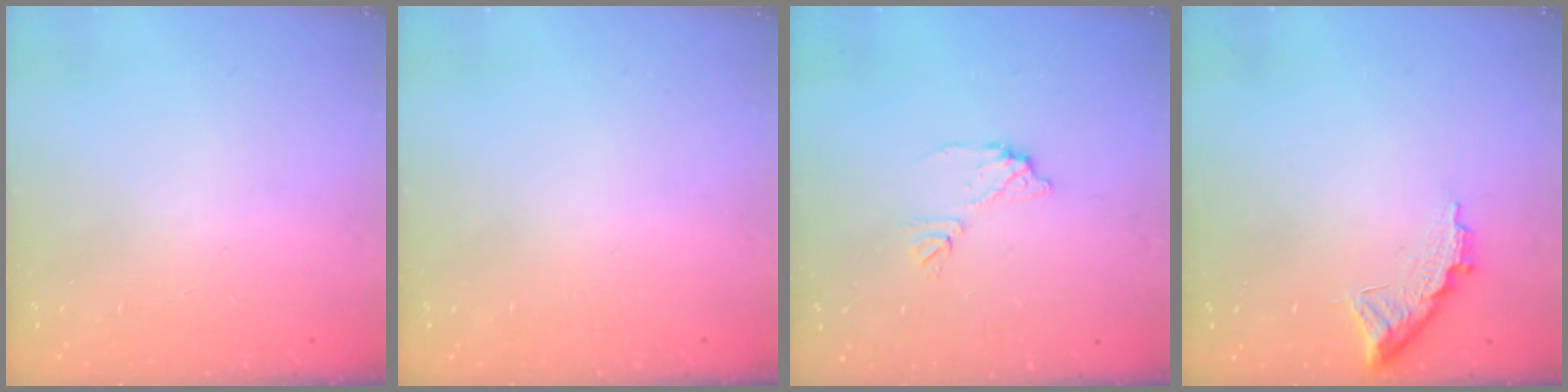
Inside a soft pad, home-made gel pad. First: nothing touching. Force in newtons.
{"total": 0.0}
{"total": 8.1, "press": 8.1, "slide": 0.5}
{"total": 8.3, "press": 8.3, "slide": 0.4}